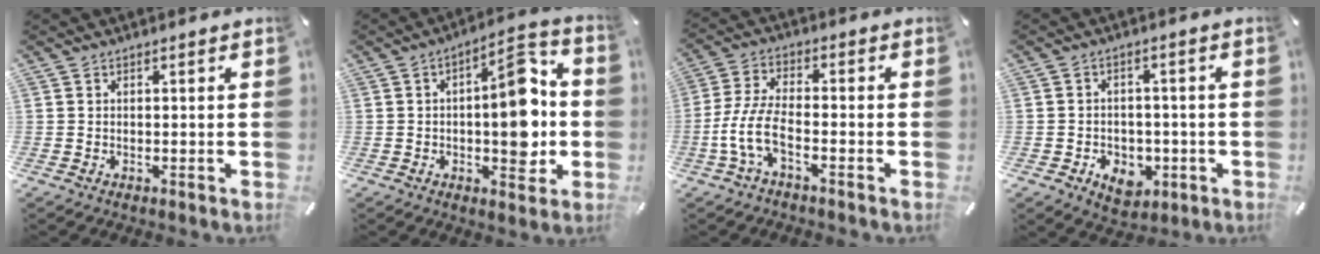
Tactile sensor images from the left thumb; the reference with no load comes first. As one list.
[{"total": 14.7, "force": [-1.1, 7.0, 12.8], "torque": [-0.161, 0.001, -0.019]}, {"total": 7.9, "force": [-3.6, 3.1, 6.3], "torque": [-0.150, -0.004, -0.069]}, {"total": 7.1, "force": [-2.7, 5.6, 3.4], "torque": [-0.050, 0.012, -0.047]}]